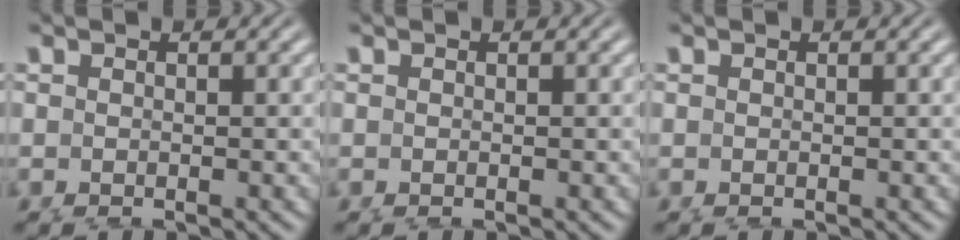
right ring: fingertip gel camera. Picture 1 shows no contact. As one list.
[{"total": 0.0}, {"total": 0.0}]